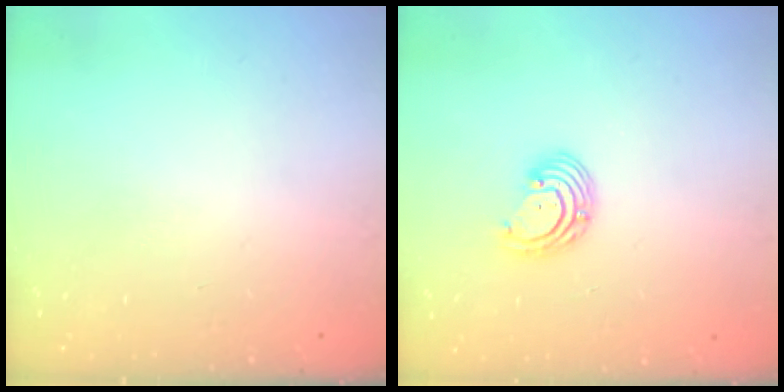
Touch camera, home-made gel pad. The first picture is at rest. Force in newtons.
{"total": 3.5, "press": 3.5, "slide": 0.2}